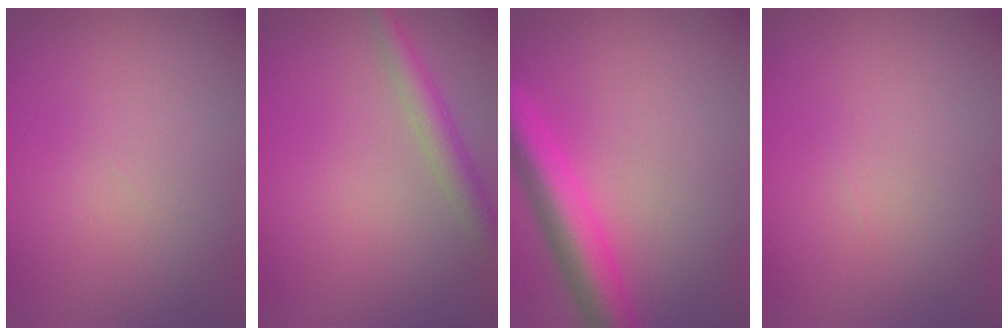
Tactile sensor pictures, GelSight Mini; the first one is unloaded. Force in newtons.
{"total": 2.9, "press": 2.9, "slide": 0.1}
{"total": 5.3, "press": 5.2, "slide": 0.2}
{"total": 0.0}